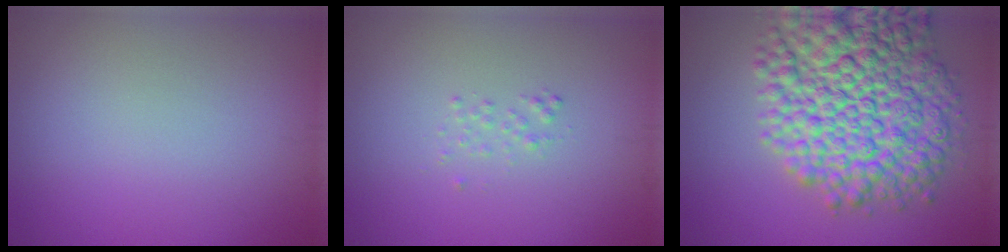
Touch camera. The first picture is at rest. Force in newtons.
{"total": 0.7, "press": 0.7, "slide": 0.1}
{"total": 12.1, "press": 12.1, "slide": 0.3}